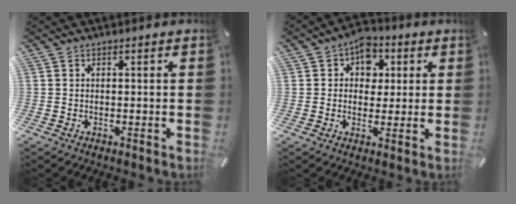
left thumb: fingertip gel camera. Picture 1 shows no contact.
{"total": 7.5, "force": [2.1, 6.2, 3.7], "torque": [-0.048, -0.003, 0.033]}